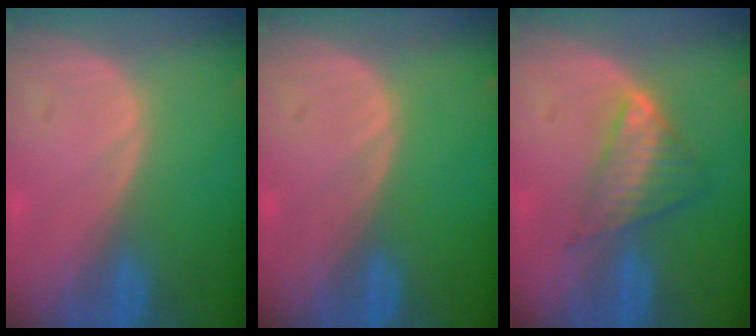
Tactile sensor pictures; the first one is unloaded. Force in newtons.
{"total": 0.0}
{"total": 6.1, "press": 5.4, "slide": 2.7}